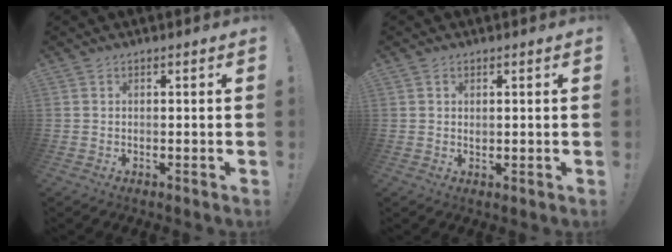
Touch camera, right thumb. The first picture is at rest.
{"total": 0.9, "force": [0.5, 0.7, 0.3], "torque": [0.002, -0.003, 0.009]}